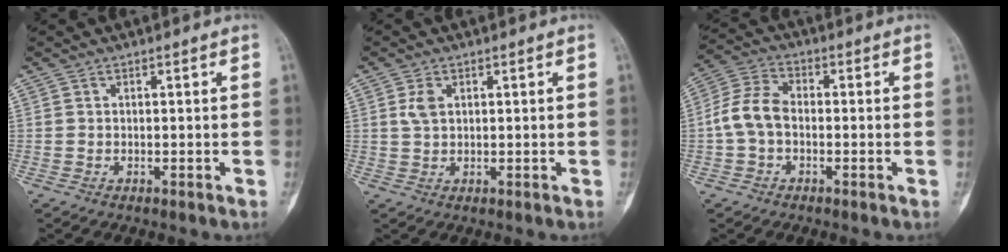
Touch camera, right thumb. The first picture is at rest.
{"total": 2.6, "force": [0.9, 1.6, 1.9], "torque": [-0.035, 0.002, 0.019]}
{"total": 7.4, "force": [-1.1, 4.9, 5.4], "torque": [-0.107, 0.022, -0.032]}